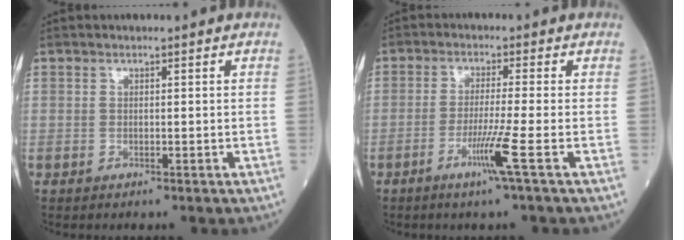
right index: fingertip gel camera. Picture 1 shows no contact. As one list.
[{"total": 5.1, "force": [-2.3, -1.7, 4.3], "torque": [-0.087, -0.014, -0.049]}]